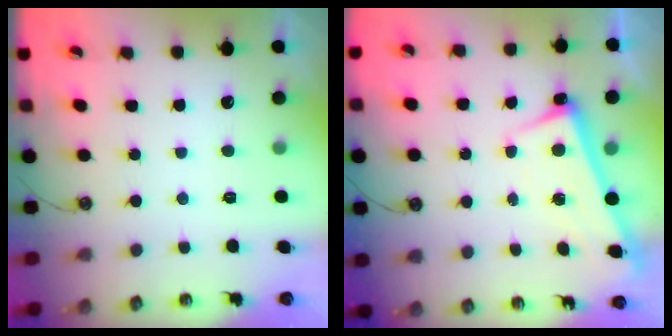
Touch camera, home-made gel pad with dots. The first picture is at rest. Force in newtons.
{"total": 2.8, "press": 2.7, "slide": 0.4}